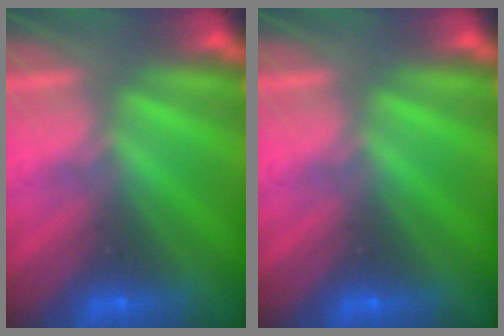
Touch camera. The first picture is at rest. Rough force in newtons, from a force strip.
{"total": 0.0}